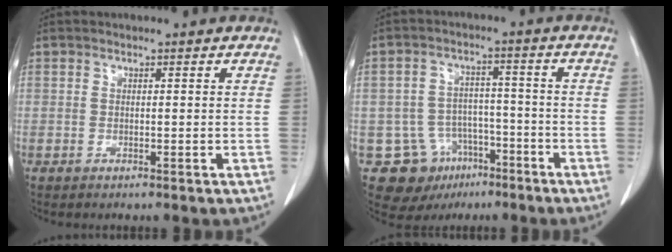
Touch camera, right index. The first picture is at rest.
{"total": 10.7, "force": [-5.5, 8.8, 2.8], "torque": [-0.049, 0.027, -0.073]}